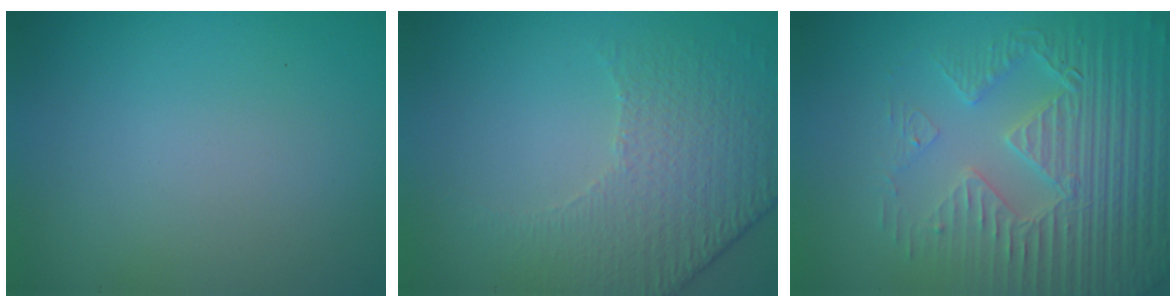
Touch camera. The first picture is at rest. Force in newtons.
{"total": 4.8, "press": 3.4, "slide": 3.4}
{"total": 5.8, "press": 5.2, "slide": 2.6}